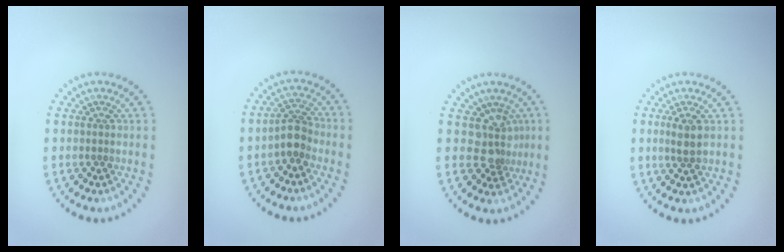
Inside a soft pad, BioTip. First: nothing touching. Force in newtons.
{"total": 2.3, "press": 2.0, "slide": 1.2}
{"total": 2.7, "press": 1.9, "slide": 1.9}
{"total": 1.9, "press": 1.8, "slide": 0.7}